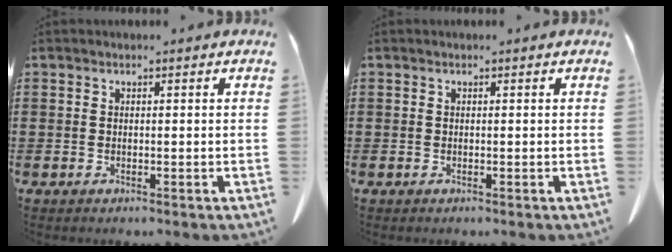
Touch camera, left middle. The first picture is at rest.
{"total": 0.0}